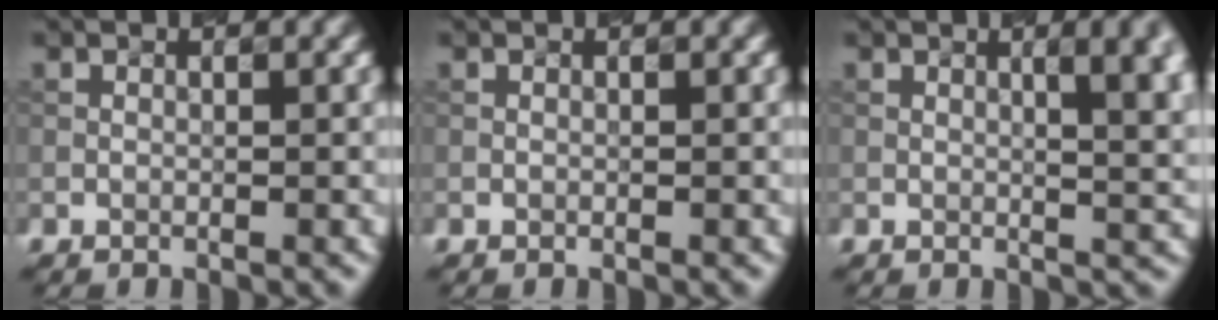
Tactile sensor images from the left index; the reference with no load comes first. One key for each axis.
{"total": 0.0}
{"total": 6.9, "fx": 1.7, "fy": 2.6, "fz": 6.1, "tx": -0.034, "ty": 0.017, "tz": 0.027}